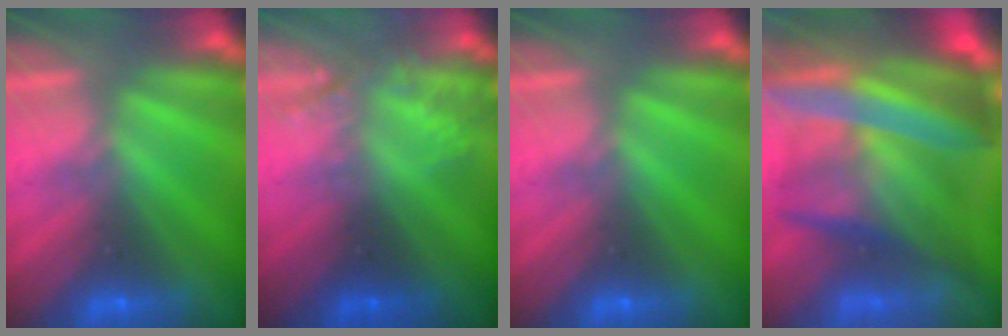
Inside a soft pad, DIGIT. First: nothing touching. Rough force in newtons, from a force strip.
{"total": 1.9}
{"total": 0.0}
{"total": 10.8}